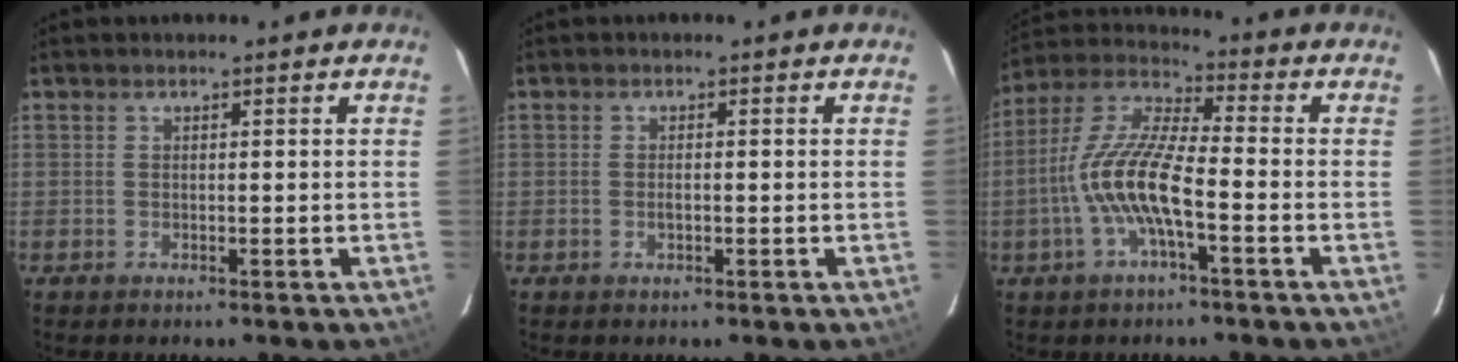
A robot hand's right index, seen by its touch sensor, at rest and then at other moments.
{"total": 1.4, "force": [-0.4, 0.6, 1.1], "torque": [-0.023, 0.001, -0.008]}
{"total": 12.1, "force": [-3.6, 2.7, 11.2], "torque": [-0.236, 0.004, -0.075]}